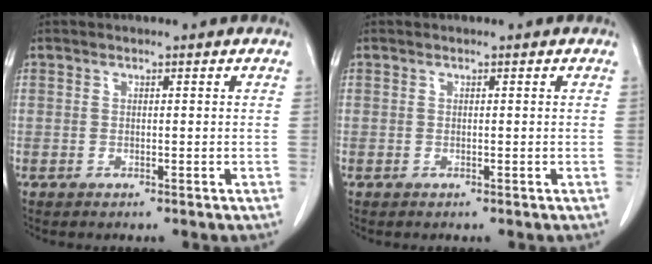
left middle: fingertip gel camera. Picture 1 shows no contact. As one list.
[{"total": 0.0}]